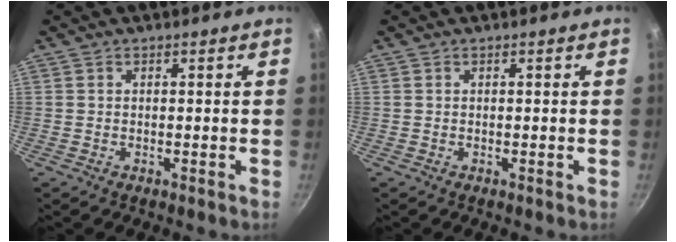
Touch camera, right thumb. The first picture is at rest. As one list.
[{"total": 0.0}]